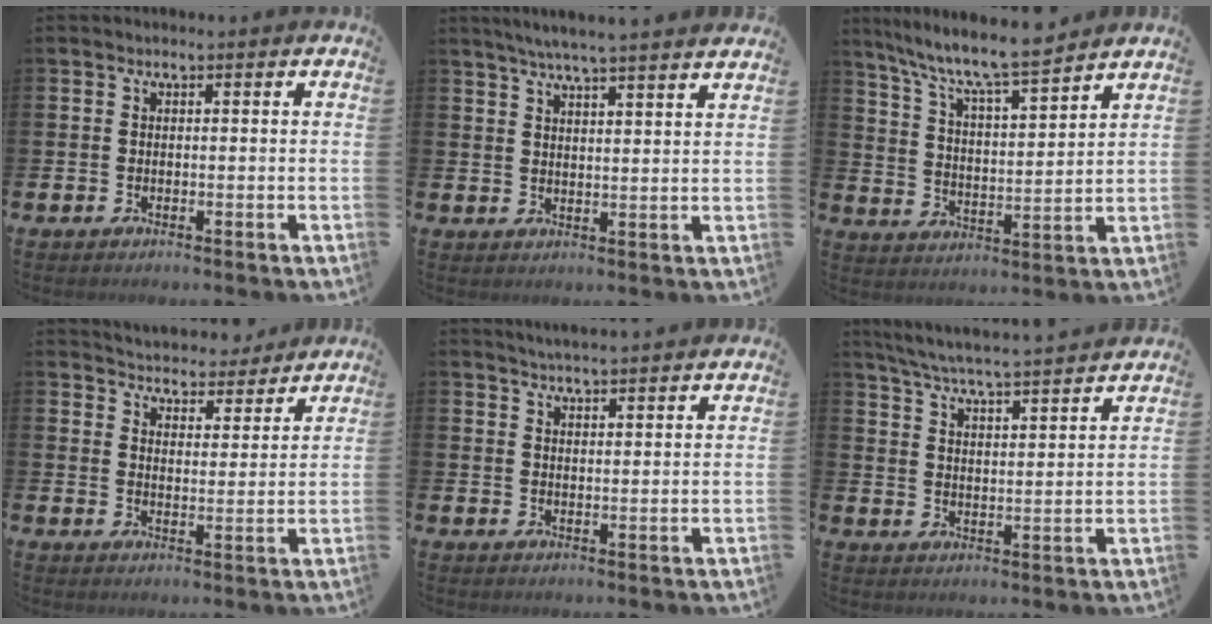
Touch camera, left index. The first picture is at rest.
{"total": 5.2, "force": [4.9, -0.7, 1.5], "torque": [-0.040, -0.021, 0.087]}
{"total": 8.9, "force": [8.3, 0.6, 3.1], "torque": [-0.088, -0.060, 0.142]}
{"total": 4.8, "force": [4.7, 0.9, -0.4], "torque": [-0.009, -0.040, 0.080]}
{"total": 3.9, "force": [3.9, -0.4, 0.1], "torque": [-0.009, -0.019, 0.071]}
{"total": 6.1, "force": [5.9, -0.2, 1.6], "torque": [-0.056, -0.046, 0.101]}